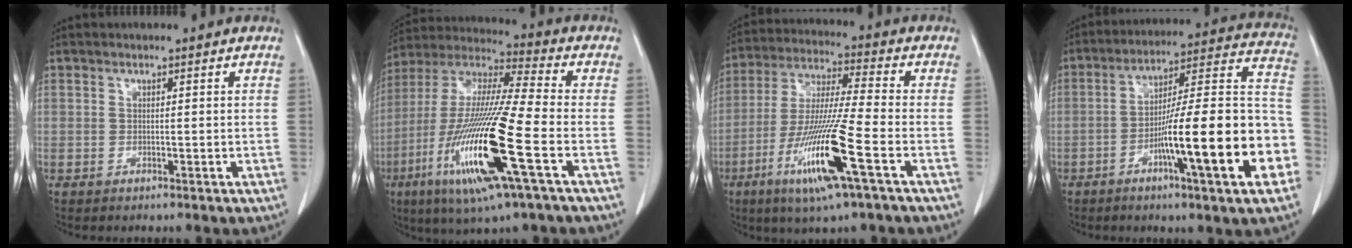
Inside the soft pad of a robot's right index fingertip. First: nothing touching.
{"total": 21.8, "force": [-7.4, 1.3, 20.4], "torque": [-0.439, -0.037, -0.146]}
{"total": 15.5, "force": [-6.5, -0.2, 14.1], "torque": [-0.290, -0.025, -0.124]}
{"total": 22.0, "force": [-7.2, 1.3, 20.8], "torque": [-0.251, 0.012, -0.110]}